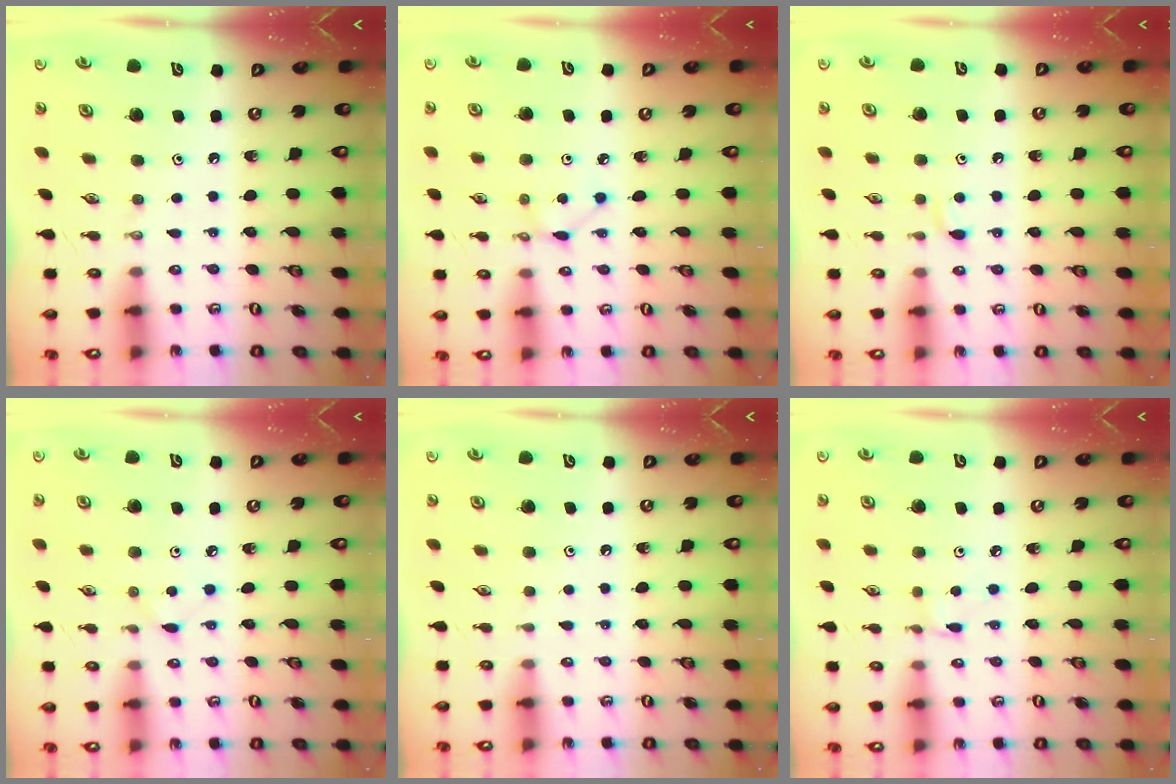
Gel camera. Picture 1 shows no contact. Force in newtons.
{"total": 2.4, "press": 2.4, "slide": 0.2}
{"total": 3.5, "press": 3.5, "slide": 0.5}
{"total": 2.7, "press": 2.7, "slide": 0.4}
{"total": 1.3, "press": 1.2, "slide": 0.3}
{"total": 1.6, "press": 1.5, "slide": 0.2}